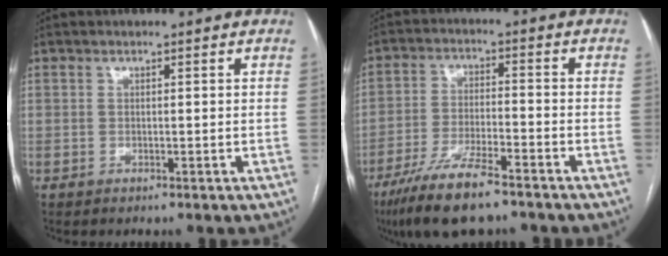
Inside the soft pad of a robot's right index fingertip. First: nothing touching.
{"total": 11.4, "force": [-8.2, 2.0, 7.6], "torque": [-0.143, -0.023, -0.144]}